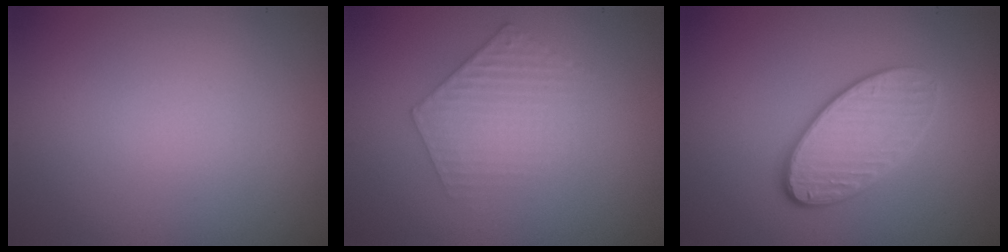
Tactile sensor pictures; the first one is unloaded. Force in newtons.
{"total": 2.9, "press": 2.9, "slide": 0.5}
{"total": 4.0, "press": 3.3, "slide": 2.4}